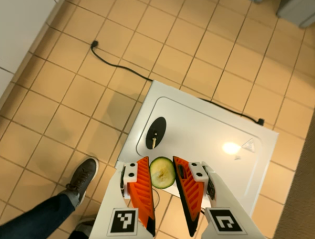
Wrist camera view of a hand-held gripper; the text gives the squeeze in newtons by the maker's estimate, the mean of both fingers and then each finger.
{"total": 5.9, "left": 6.0, "right": 5.9}